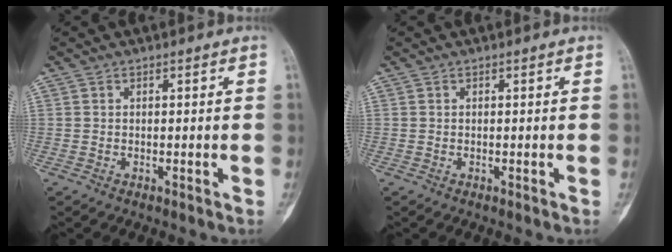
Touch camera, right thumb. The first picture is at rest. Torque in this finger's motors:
{"motor_torque": [0.13, 0.16, 0.05, -0.04, 0.02]}